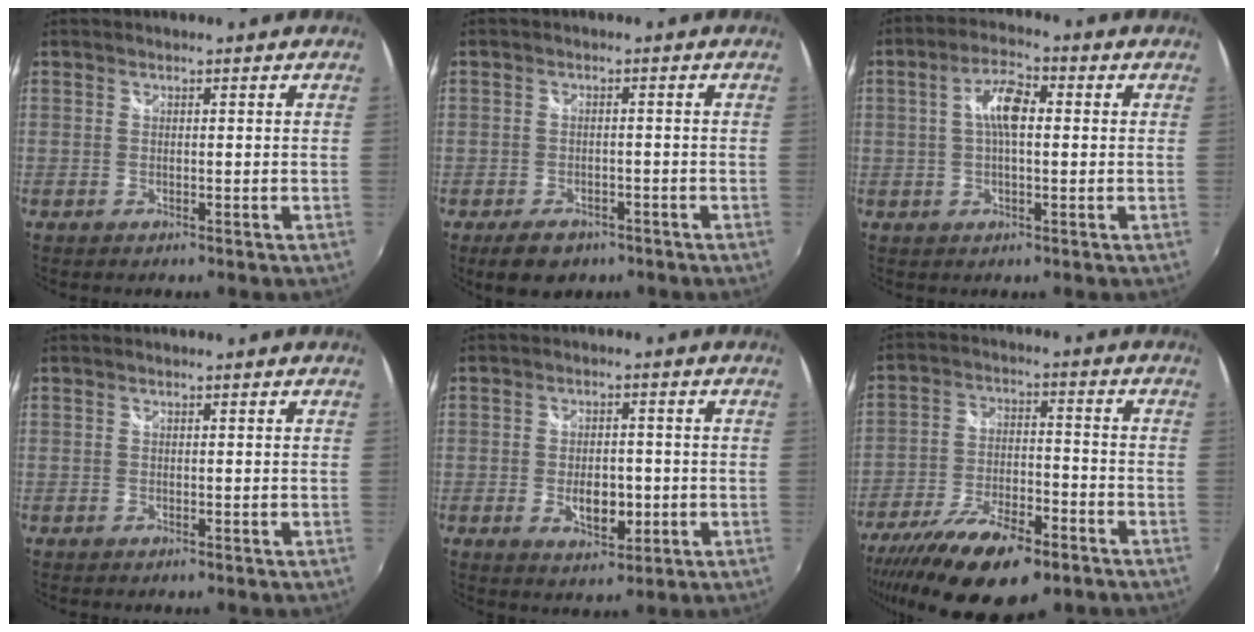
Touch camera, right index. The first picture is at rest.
{"total": 5.8, "force": [-3.8, 3.6, 2.4], "torque": [-0.055, 0.000, -0.052]}
{"total": 6.5, "force": [0.7, 2.5, 6.0], "torque": [-0.112, 0.015, 0.010]}
{"total": 0.0}
{"total": 6.2, "force": [-1.4, 3.6, 4.8], "torque": [-0.088, -0.006, -0.019]}
{"total": 19.6, "force": [-13.1, 7.5, 12.5], "torque": [-0.255, -0.042, -0.217]}